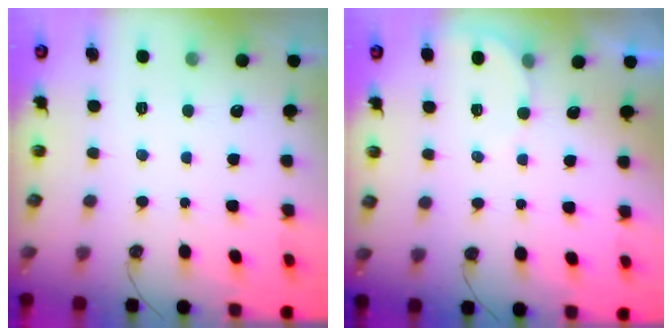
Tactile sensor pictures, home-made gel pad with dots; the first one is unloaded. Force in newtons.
{"total": 2.2, "press": 2.2, "slide": 0.2}